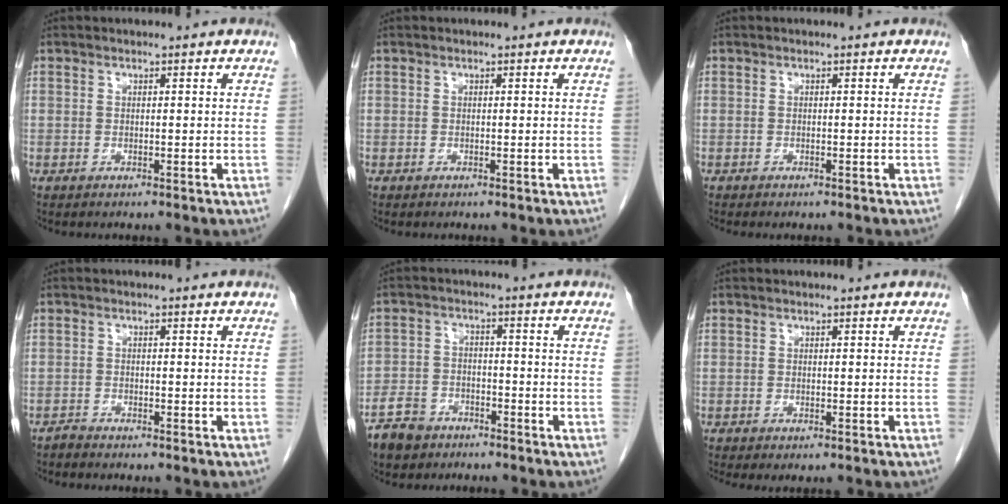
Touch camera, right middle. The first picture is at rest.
{"total": 0.0}
{"total": 1.0, "force": [-0.9, 0.2, 0.4], "torque": [-0.008, -0.002, -0.013]}
{"total": 0.9, "force": [-0.9, 0.0, -0.2], "torque": [0.001, -0.004, -0.019]}
{"total": 6.1, "force": [-4.6, 3.8, 1.5], "torque": [-0.040, 0.002, -0.084]}
{"total": 1.6, "force": [-1.3, 0.4, 0.9], "torque": [-0.008, -0.005, -0.018]}